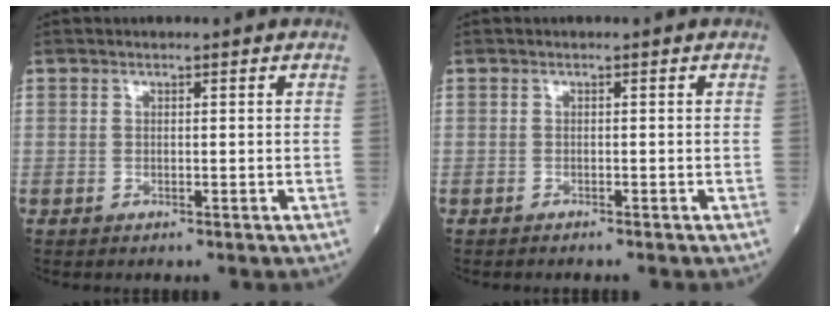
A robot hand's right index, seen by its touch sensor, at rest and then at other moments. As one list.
[{"total": 1.5, "force": [-1.4, 0.0, 0.6], "torque": [-0.009, -0.001, -0.017]}]